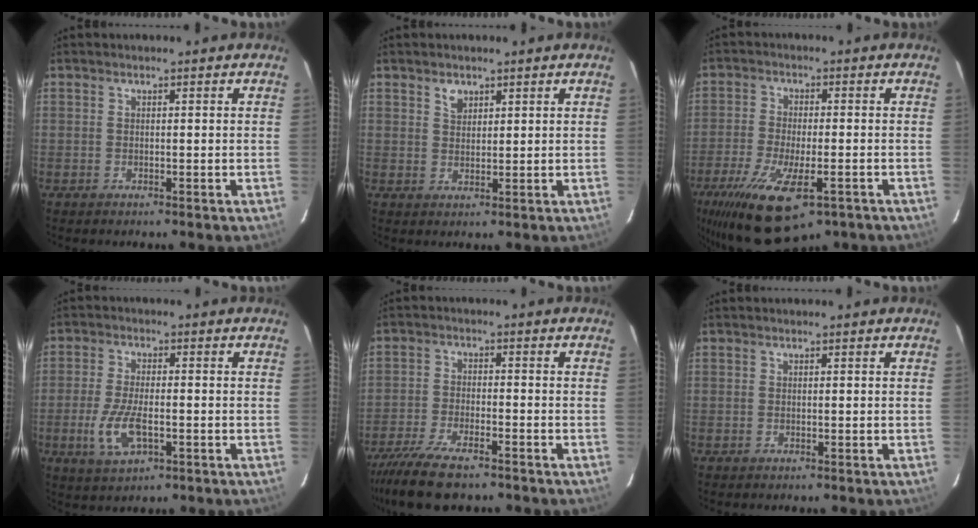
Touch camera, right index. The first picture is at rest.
{"total": 2.4, "force": [1.5, 1.6, 0.9], "torque": [-0.011, 0.006, 0.028]}
{"total": 17.4, "force": [-10.4, 6.3, 12.5], "torque": [-0.266, -0.061, -0.172]}
{"total": 8.1, "force": [-2.5, 3.3, 6.9], "torque": [-0.152, -0.009, -0.046]}
{"total": 11.6, "force": [-9.3, 2.9, 6.3], "torque": [-0.153, -0.034, -0.168]}
{"total": 0.0}